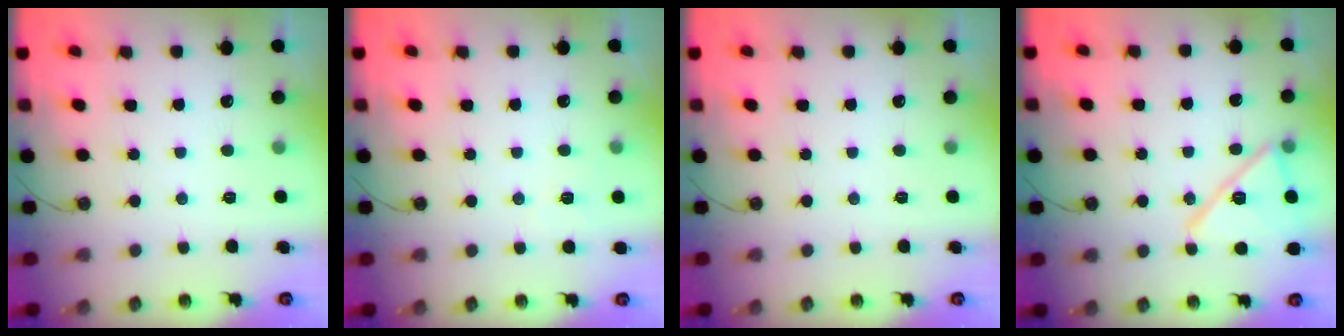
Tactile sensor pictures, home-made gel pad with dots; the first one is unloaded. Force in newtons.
{"total": 3.2, "press": 3.1, "slide": 0.7}
{"total": 0.0}
{"total": 15.1, "press": 15.1, "slide": 0.3}